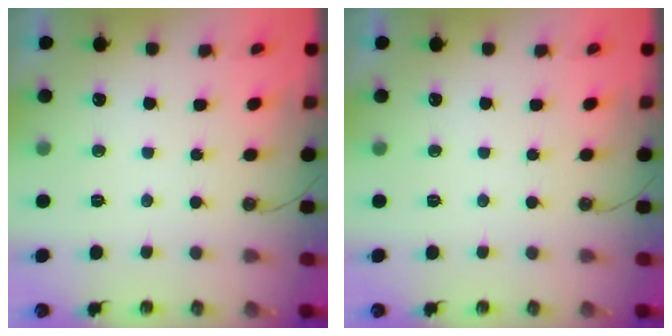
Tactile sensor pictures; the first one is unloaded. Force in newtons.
{"total": 0.0}